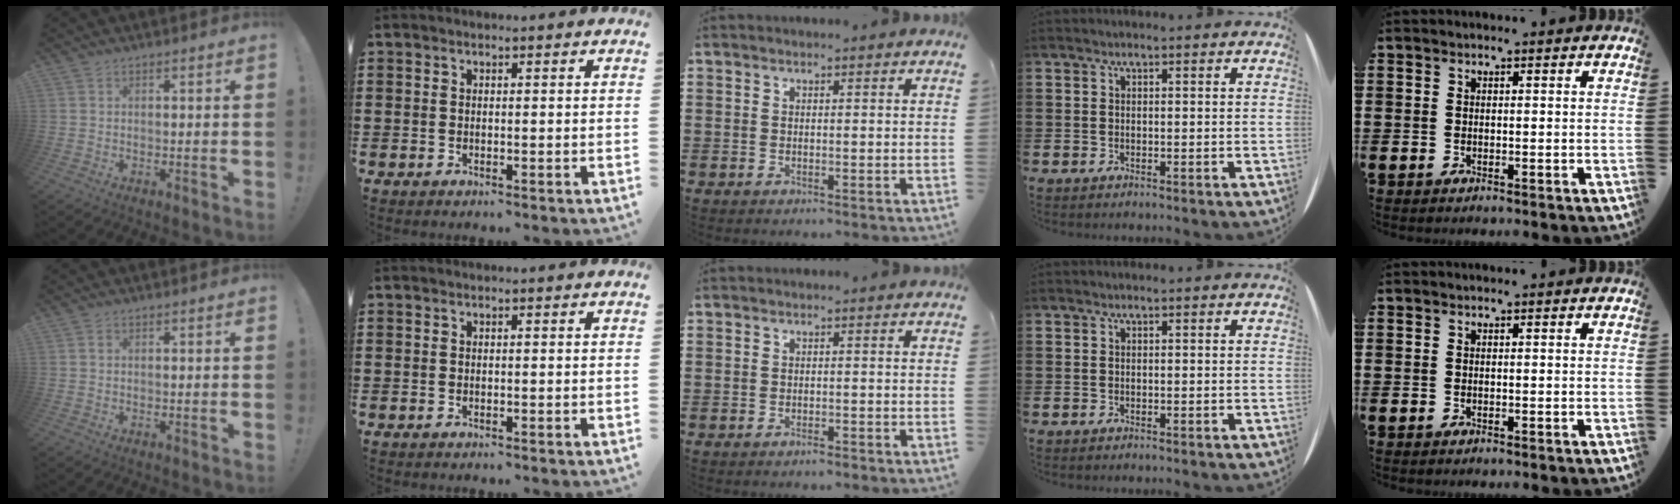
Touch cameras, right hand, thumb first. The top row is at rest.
{"thumb": {"total": 0.5, "force": [0.0, 0.5, 0.2], "torque": [-0.004, 0.004, 0.000]}, "middle": {"total": 1.0, "force": [-0.9, 0.1, 0.4], "torque": [-0.013, -0.007, -0.015]}}